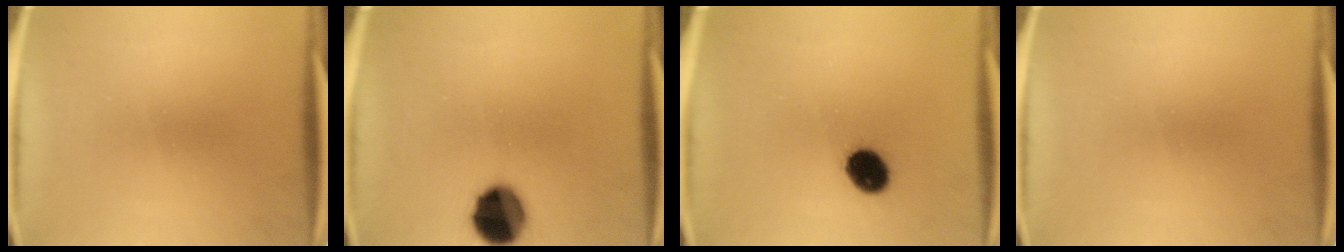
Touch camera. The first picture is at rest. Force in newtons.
{"total": 12.3}
{"total": 8.1}
{"total": 0.0}